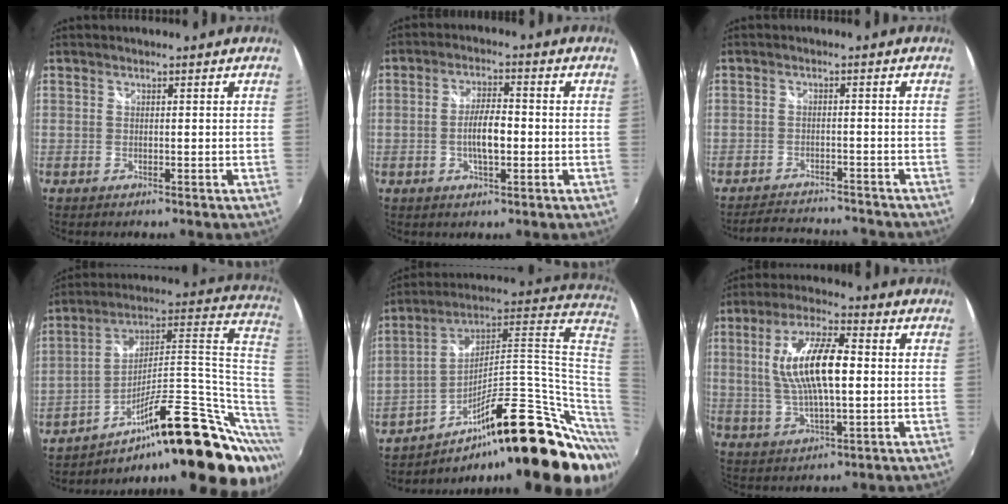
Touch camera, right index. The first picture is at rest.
{"total": 6.3, "force": [-1.2, 2.3, 5.8], "torque": [-0.108, 0.003, -0.019]}
{"total": 8.6, "force": [-8.1, 1.5, 2.3], "torque": [-0.062, 0.004, -0.119]}
{"total": 25.5, "force": [-7.9, 8.0, 22.9], "torque": [-0.312, 0.029, -0.117]}
{"total": 29.4, "force": [-7.3, 9.3, 26.9], "torque": [-0.380, 0.027, -0.104]}
{"total": 13.3, "force": [1.3, 4.2, 12.6], "torque": [-0.242, 0.008, 0.028]}